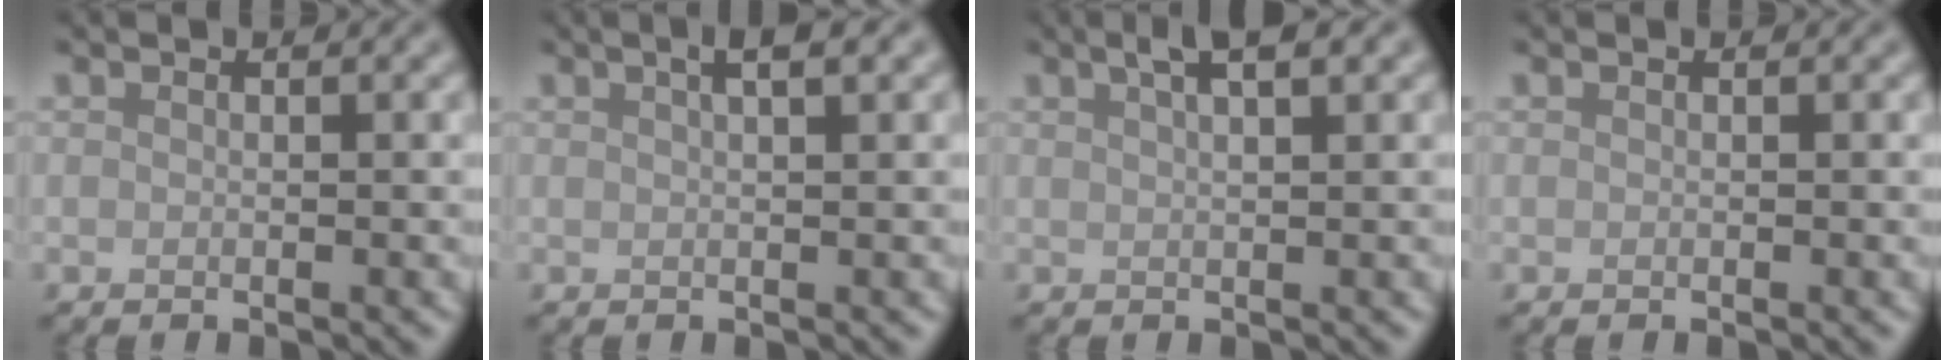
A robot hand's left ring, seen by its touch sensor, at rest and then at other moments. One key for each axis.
{"total": 2.3, "fx": 1.2, "fy": 0.6, "fz": 1.8, "tx": -0.017, "ty": 0.001, "tz": 0.012}
{"total": 2.9, "fx": 1.7, "fy": 0.7, "fz": 2.3, "tx": -0.028, "ty": 0.008, "tz": 0.025}
{"total": 0.0}